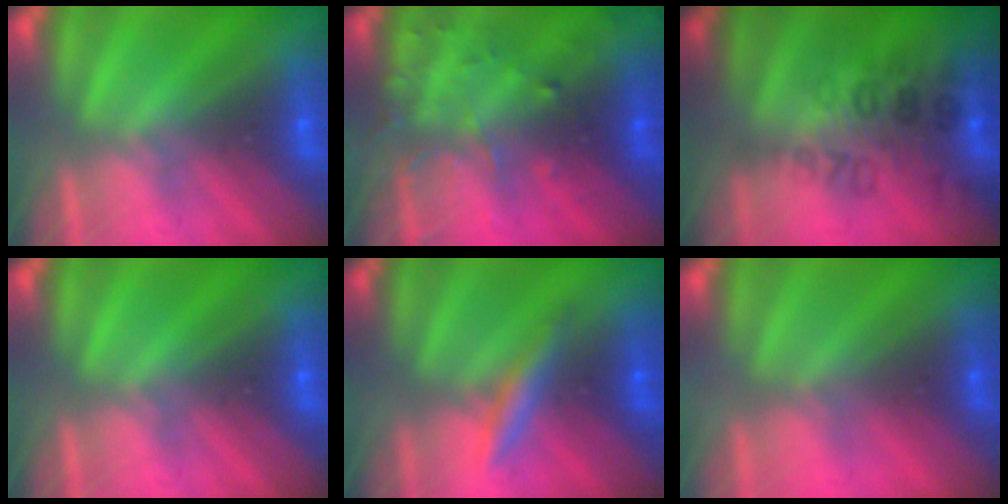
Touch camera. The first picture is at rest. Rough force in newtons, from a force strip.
{"total": 3.7}
{"total": 2.8}
{"total": 0.0}
{"total": 4.2}
{"total": 5.4}